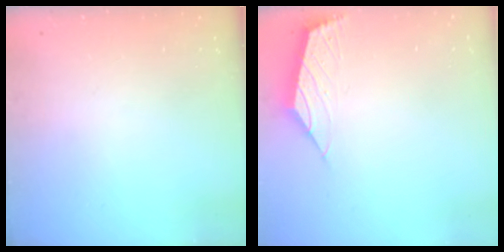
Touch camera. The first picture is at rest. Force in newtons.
{"total": 2.1, "press": 2.0, "slide": 0.7}